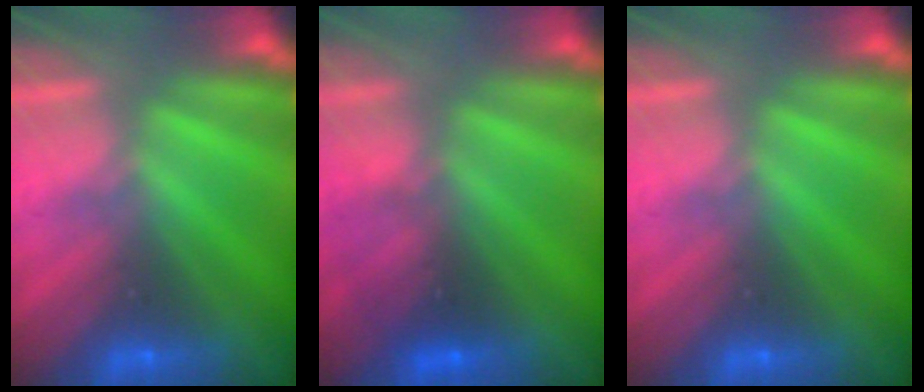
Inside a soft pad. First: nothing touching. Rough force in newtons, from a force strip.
{"total": 2.8}
{"total": 0.0}